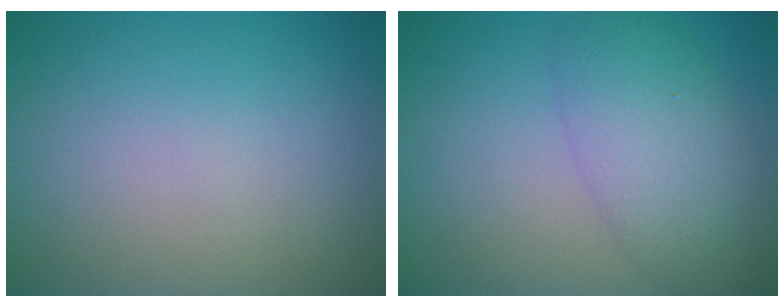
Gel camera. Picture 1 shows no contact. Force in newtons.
{"total": 5.2, "press": 5.1, "slide": 0.3}